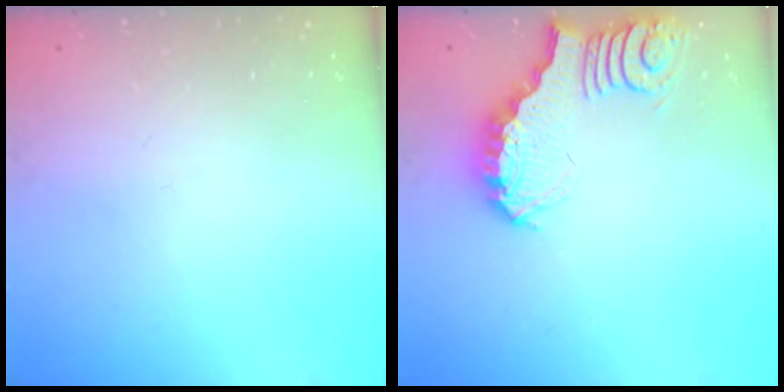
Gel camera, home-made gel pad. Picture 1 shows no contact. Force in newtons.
{"total": 3.9, "press": 3.9, "slide": 0.6}